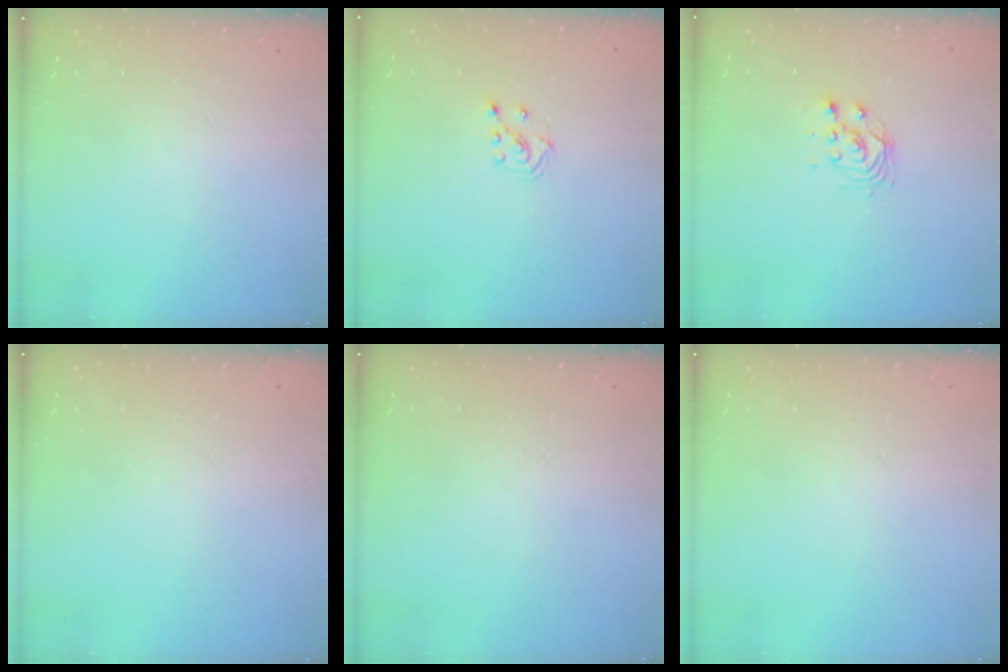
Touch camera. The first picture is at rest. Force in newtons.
{"total": 3.8, "press": 3.8, "slide": 0.3}
{"total": 4.4, "press": 4.4, "slide": 0.2}
{"total": 0.0}
{"total": 0.0}
{"total": 0.0}